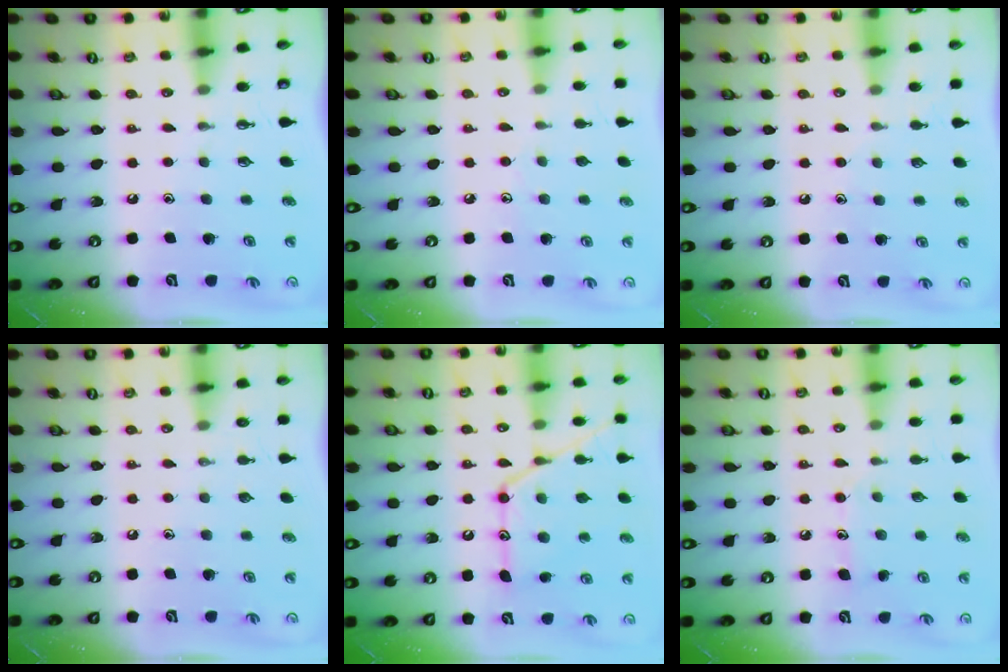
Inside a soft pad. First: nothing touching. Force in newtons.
{"total": 3.5, "press": 3.5, "slide": 0.4}
{"total": 5.0, "press": 5.0, "slide": 0.5}
{"total": 0.0}
{"total": 15.1, "press": 15.0, "slide": 1.0}
{"total": 6.8, "press": 6.8, "slide": 0.2}